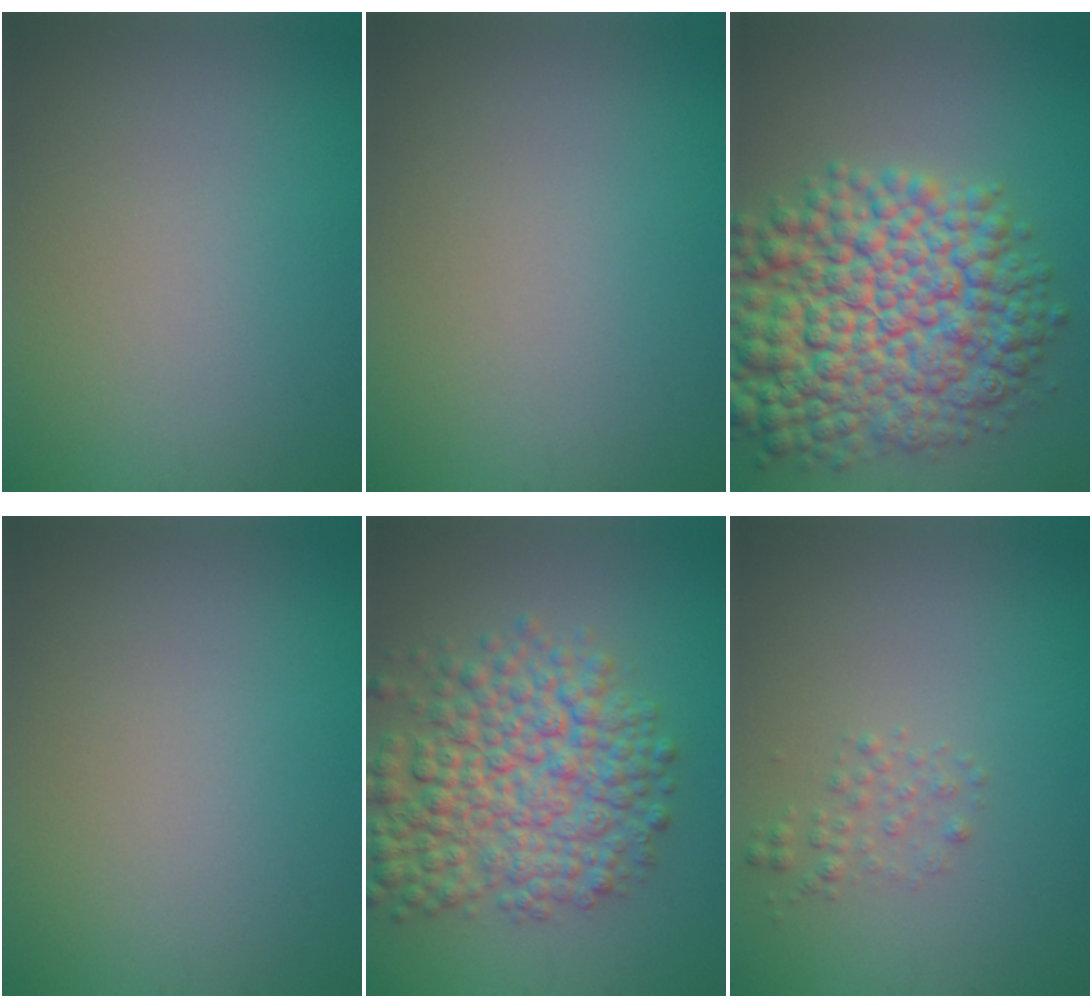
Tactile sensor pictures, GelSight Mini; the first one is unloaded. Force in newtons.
{"total": 0.0}
{"total": 12.2, "press": 12.2, "slide": 0.3}
{"total": 0.0}
{"total": 8.4, "press": 8.4, "slide": 0.3}
{"total": 1.2, "press": 1.2, "slide": 0.1}